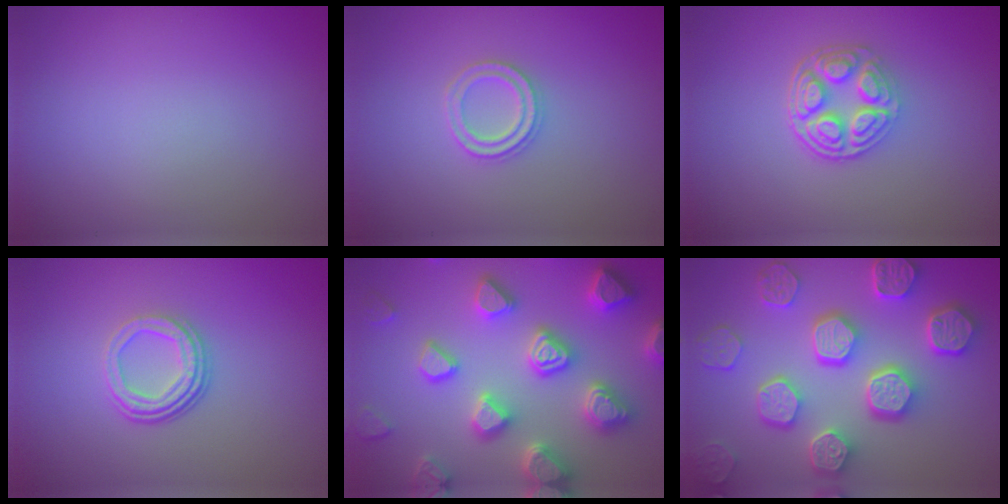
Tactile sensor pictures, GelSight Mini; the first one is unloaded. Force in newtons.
{"total": 2.2, "press": 2.2, "slide": 0.5}
{"total": 4.8, "press": 3.6, "slide": 3.2}
{"total": 3.5, "press": 2.5, "slide": 2.5}
{"total": 7.4, "press": 7.2, "slide": 1.7}
{"total": 7.8, "press": 6.7, "slide": 3.9}